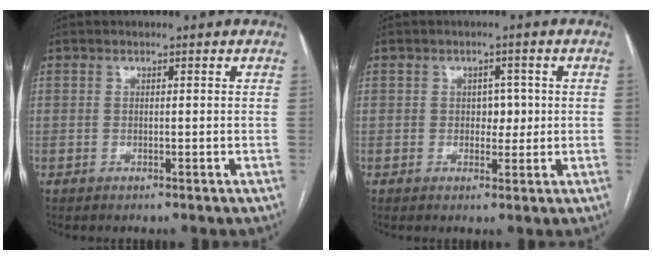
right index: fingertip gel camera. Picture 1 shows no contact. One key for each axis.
{"total": 2.7, "fx": 0.1, "fy": 1.9, "fz": 2.0, "tx": -0.018, "ty": 0.005, "tz": 0.003}